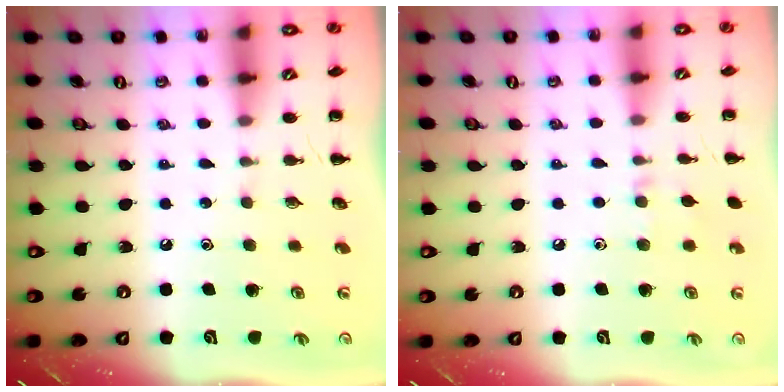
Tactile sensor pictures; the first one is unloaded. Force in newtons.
{"total": 5.4, "press": 5.1, "slide": 2.0}